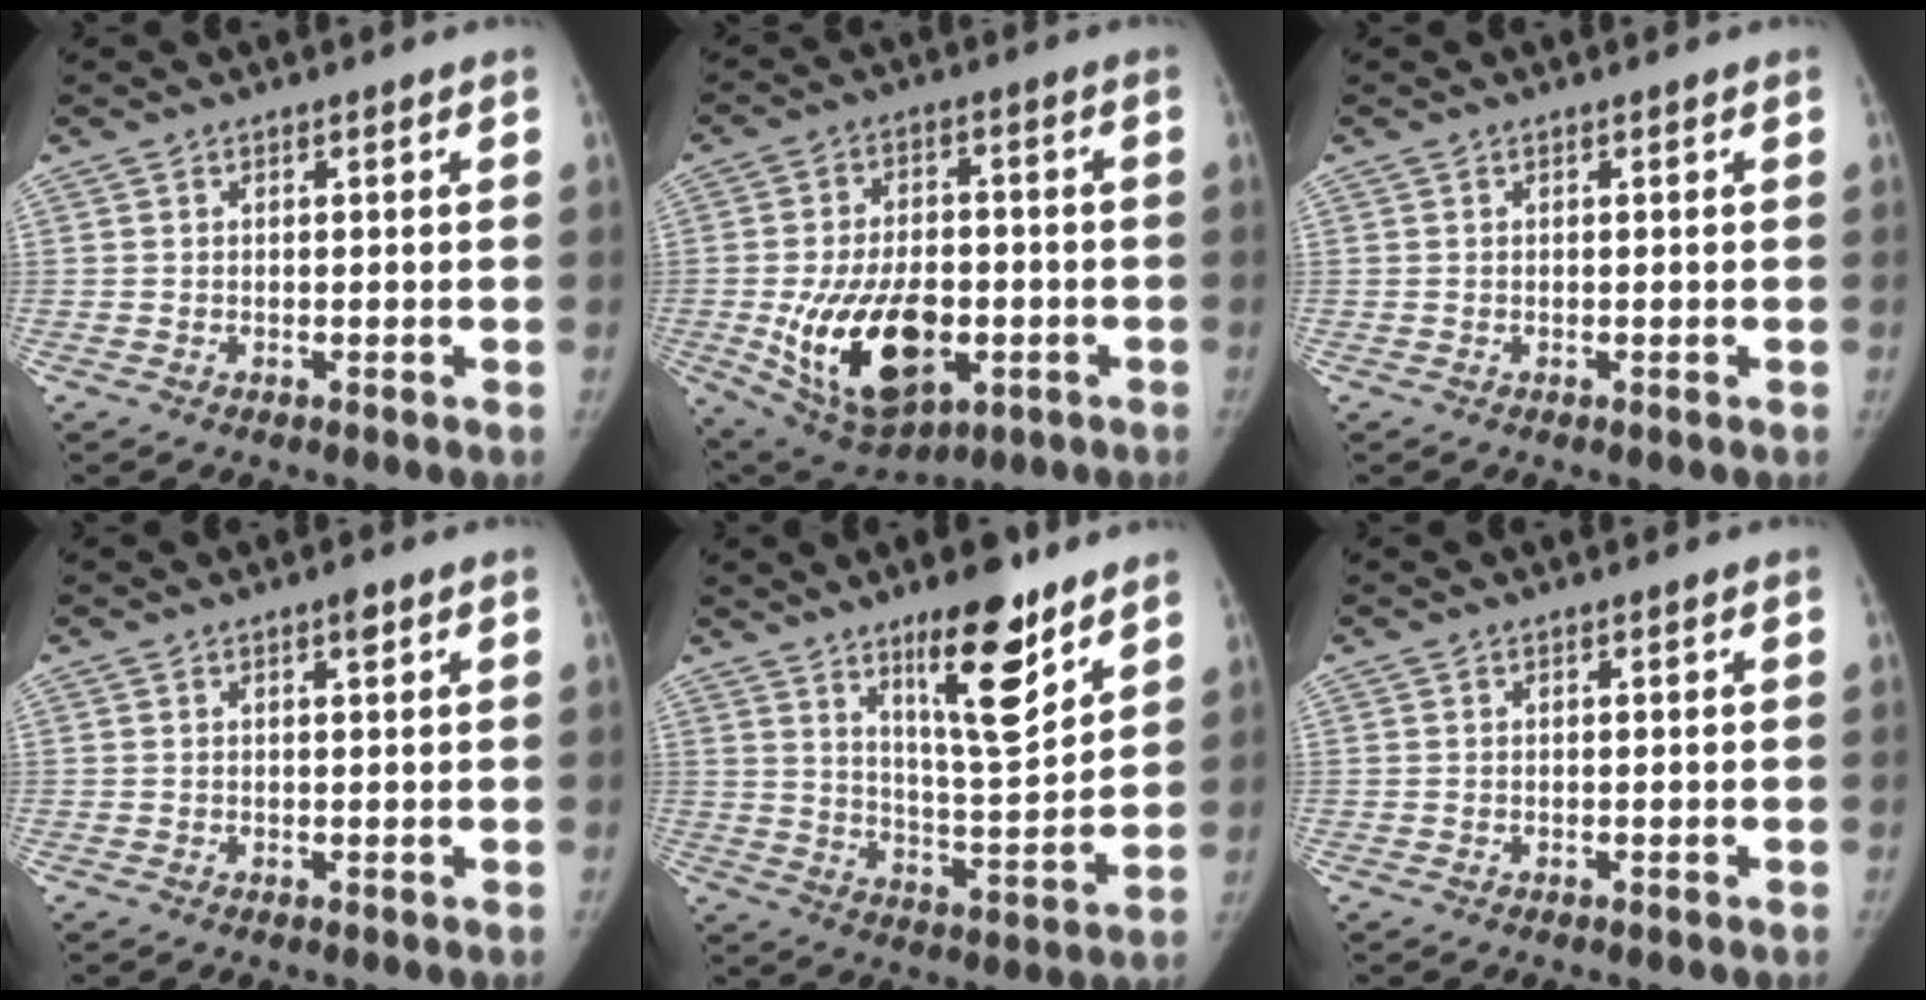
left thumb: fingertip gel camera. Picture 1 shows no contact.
{"total": 18.4, "force": [-4.6, 11.0, 14.0], "torque": [-0.216, 0.010, -0.053]}
{"total": 0.0}
{"total": 1.5, "force": [0.9, 0.4, 1.2], "torque": [-0.015, -0.001, 0.011]}
{"total": 15.1, "force": [9.7, 3.8, 10.9], "torque": [-0.144, -0.074, 0.163]}
{"total": 0.0}